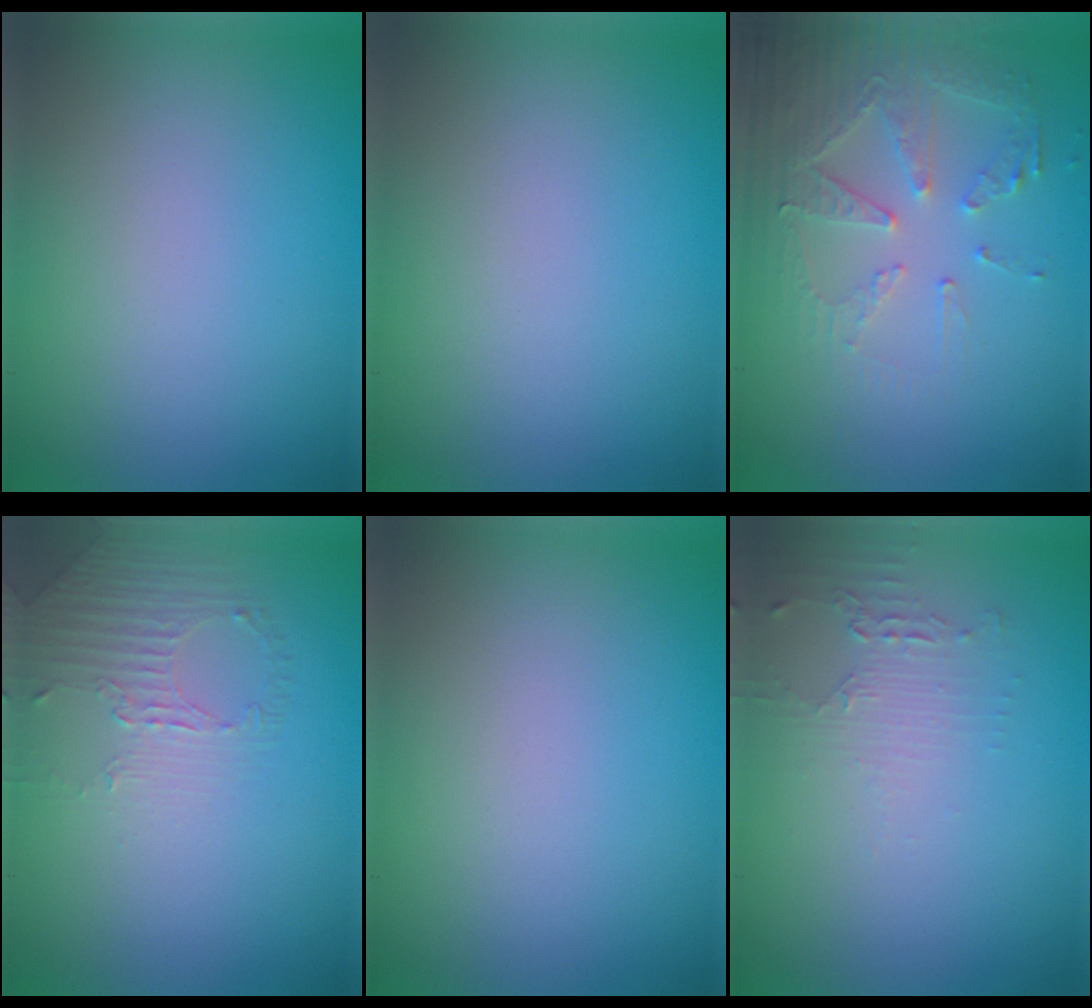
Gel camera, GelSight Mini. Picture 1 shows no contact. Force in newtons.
{"total": 0.0}
{"total": 5.3, "press": 3.7, "slide": 3.8}
{"total": 1.4, "press": 0.8, "slide": 1.1}
{"total": 0.0}
{"total": 1.5, "press": 1.5, "slide": 0.4}